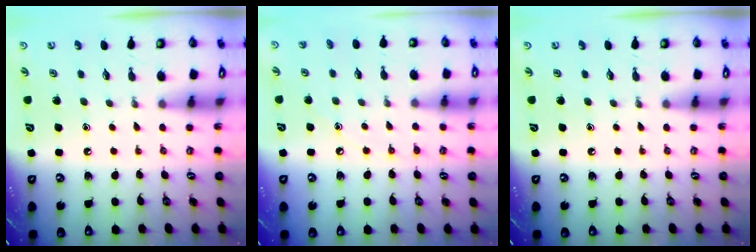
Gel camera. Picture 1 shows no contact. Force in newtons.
{"total": 5.4, "press": 5.3, "slide": 0.6}
{"total": 0.0}